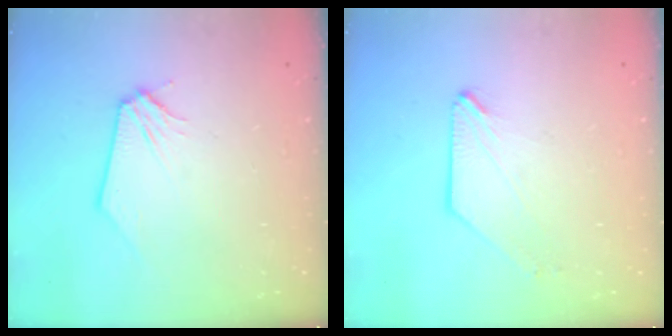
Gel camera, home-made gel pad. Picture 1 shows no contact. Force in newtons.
{"total": 0.7, "press": 0.7, "slide": 0.1}